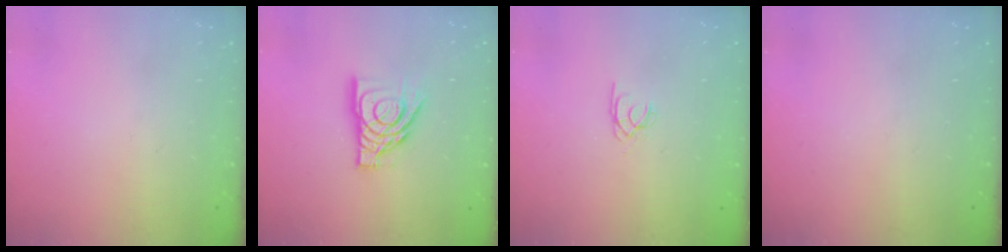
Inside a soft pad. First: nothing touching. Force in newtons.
{"total": 12.2, "press": 12.2, "slide": 1.1}
{"total": 1.7, "press": 1.7, "slide": 0.1}
{"total": 0.0}